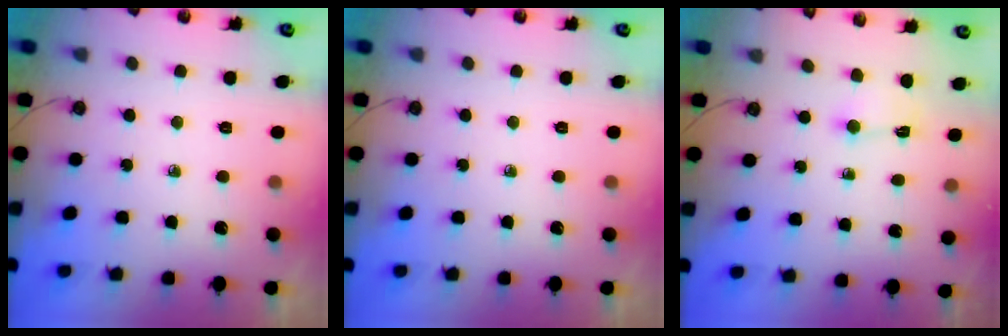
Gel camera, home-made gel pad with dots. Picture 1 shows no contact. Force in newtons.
{"total": 0.0}
{"total": 1.2, "press": 1.0, "slide": 0.6}